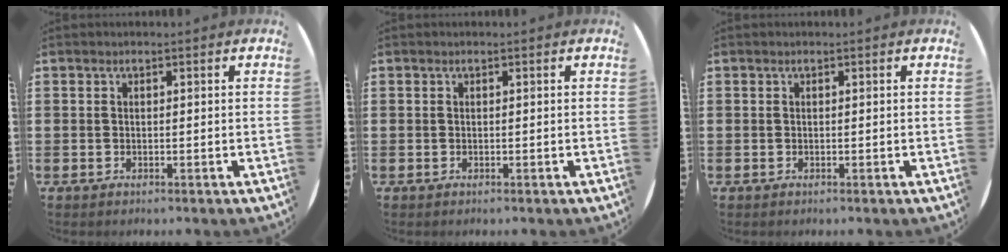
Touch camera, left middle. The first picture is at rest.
{"total": 0.0}
{"total": 0.0}